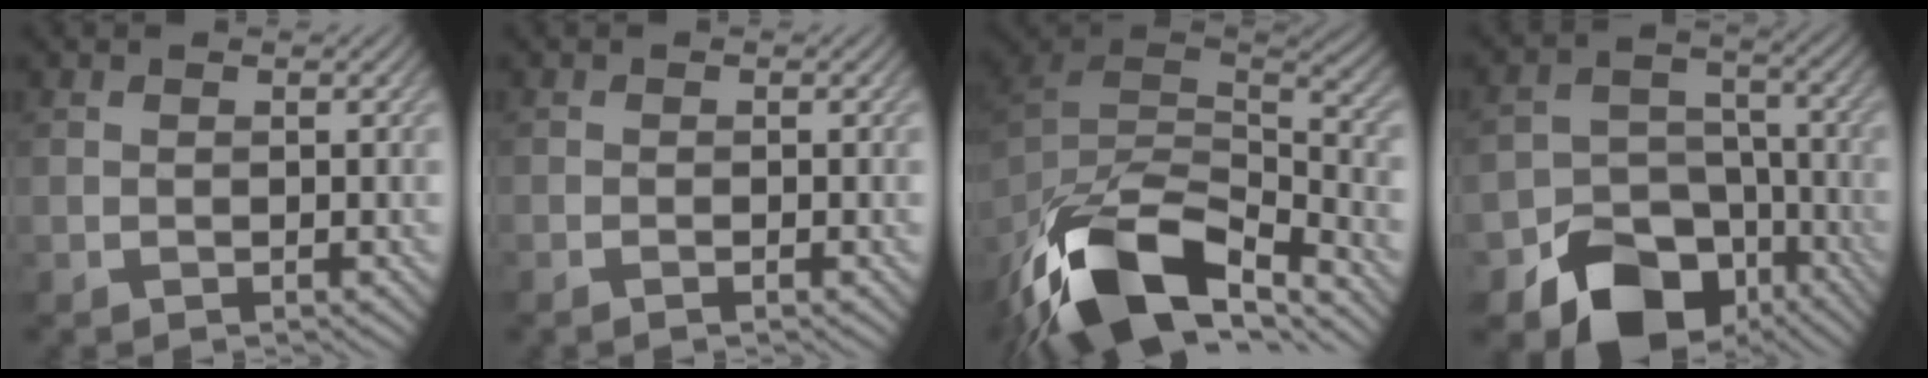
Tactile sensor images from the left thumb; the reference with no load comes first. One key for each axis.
{"total": 0.8, "fx": -0.5, "fy": 0.0, "fz": 0.6, "tx": -0.012, "ty": 0.000, "tz": -0.009}
{"total": 17.3, "fx": -11.3, "fy": 6.8, "fz": 11.1, "tx": -0.272, "ty": -0.033, "tz": -0.184}
{"total": 13.5, "fx": -8.5, "fy": 8.8, "fz": 5.6, "tx": -0.110, "ty": -0.031, "tz": -0.130}